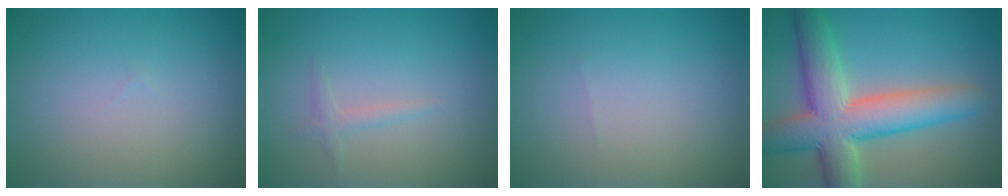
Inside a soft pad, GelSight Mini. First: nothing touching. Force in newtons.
{"total": 1.0, "press": 1.0, "slide": 0.0}
{"total": 0.0}
{"total": 9.4, "press": 9.4, "slide": 0.6}